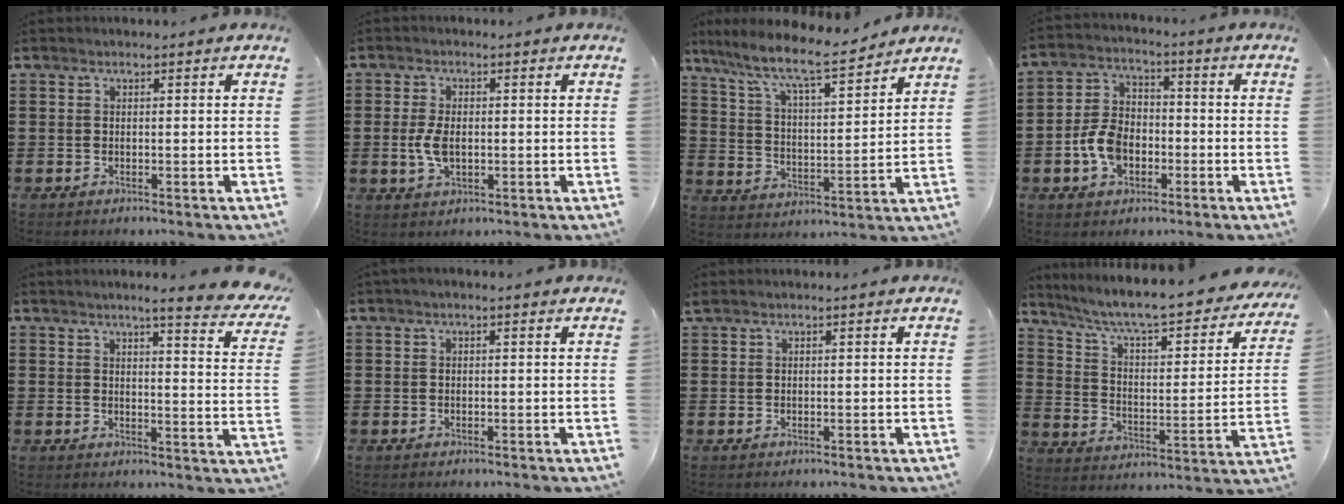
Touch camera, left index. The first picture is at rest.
{"total": 4.4, "force": [-0.2, 2.2, 3.7], "torque": [-0.092, -0.002, -0.011]}
{"total": 7.7, "force": [6.5, 0.6, 4.0], "torque": [-0.103, -0.039, 0.106]}
{"total": 7.4, "force": [-2.4, 5.1, 4.8], "torque": [-0.121, 0.007, -0.052]}
{"total": 4.8, "force": [3.8, -0.8, 2.7], "torque": [-0.059, -0.026, 0.060]}
{"total": 0.7, "force": [0.3, 0.1, 0.6], "torque": [-0.012, 0.003, 0.004]}
{"total": 0.5, "force": [0.4, 0.2, 0.3], "torque": [-0.007, 0.002, 0.007]}
{"total": 7.8, "force": [6.6, 0.5, 4.1], "torque": [-0.105, -0.049, 0.108]}